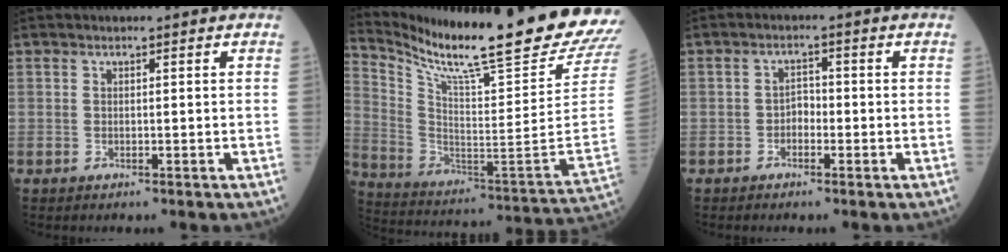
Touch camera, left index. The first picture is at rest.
{"total": 26.8, "force": [23.2, -1.1, 13.3], "torque": [-0.246, -0.119, 0.339]}
{"total": 1.9, "force": [-0.8, 1.2, 1.2], "torque": [-0.014, 0.006, -0.018]}